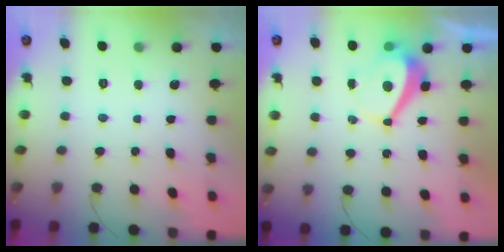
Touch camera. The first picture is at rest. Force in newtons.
{"total": 5.3, "press": 5.2, "slide": 0.7}